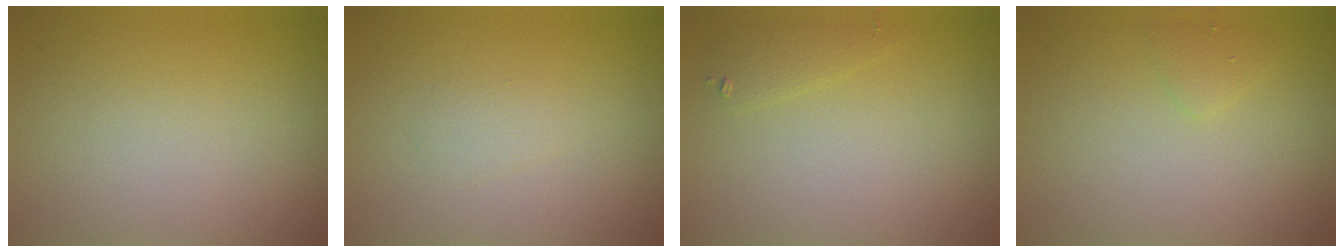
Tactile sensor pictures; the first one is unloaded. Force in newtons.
{"total": 0.9, "press": 0.9, "slide": 0.0}
{"total": 1.1, "press": 1.1, "slide": 0.1}
{"total": 0.9, "press": 0.9, "slide": 0.0}